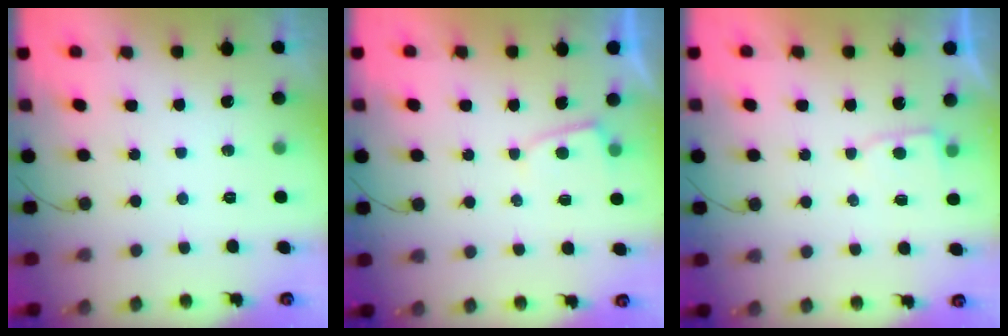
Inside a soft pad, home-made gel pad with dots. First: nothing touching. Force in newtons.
{"total": 2.3, "press": 2.2, "slide": 0.3}
{"total": 2.8, "press": 2.8, "slide": 0.4}